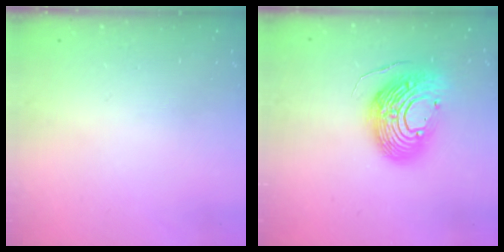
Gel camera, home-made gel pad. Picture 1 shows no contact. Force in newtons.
{"total": 17.0, "press": 16.9, "slide": 1.5}